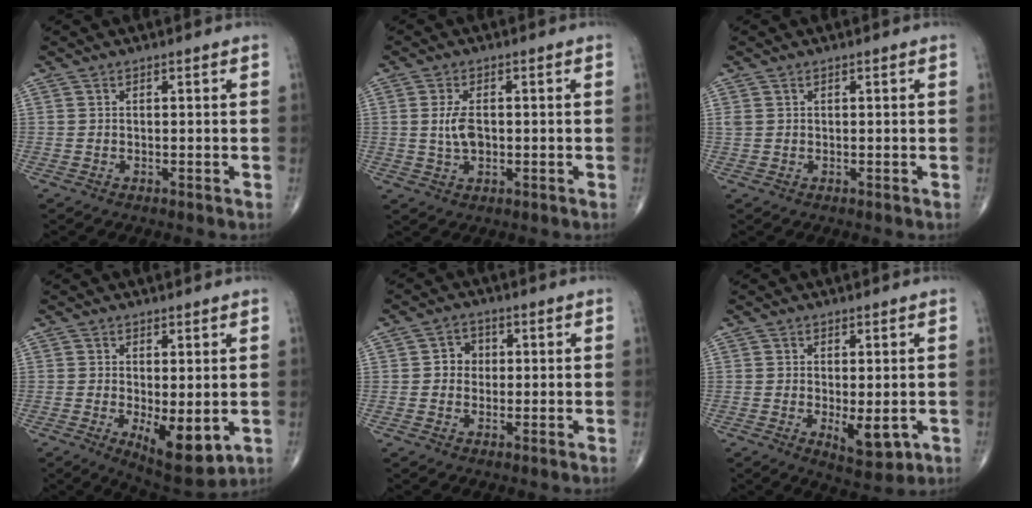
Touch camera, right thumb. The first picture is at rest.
{"total": 4.5, "force": [0.2, 2.5, 3.7], "torque": [-0.073, -0.003, 0.005]}
{"total": 1.0, "force": [0.5, 0.7, 0.5], "torque": [-0.011, 0.007, 0.013]}
{"total": 8.9, "force": [-1.7, 3.6, 8.0], "torque": [-0.113, -0.024, -0.017]}
{"total": 3.6, "force": [0.3, 3.2, 1.5], "torque": [-0.001, 0.007, -0.004]}
{"total": 5.9, "force": [-1.2, 2.6, 5.2], "torque": [-0.067, -0.015, -0.008]}